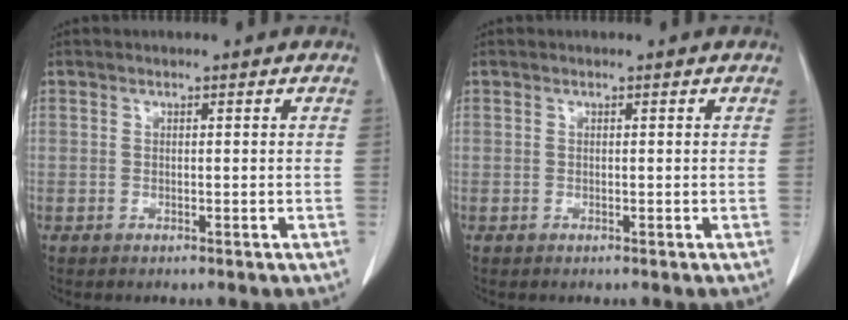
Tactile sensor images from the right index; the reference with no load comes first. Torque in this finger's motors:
{"motor_torque": [0.00, 0.00, 0.00, 0.00]}